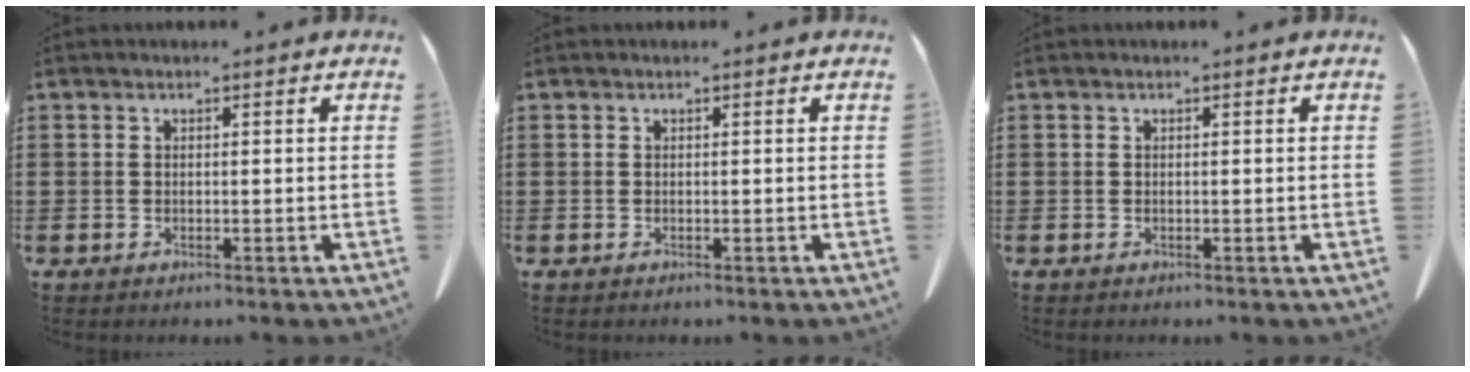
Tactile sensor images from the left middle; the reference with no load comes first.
{"total": 0.0}
{"total": 0.0}